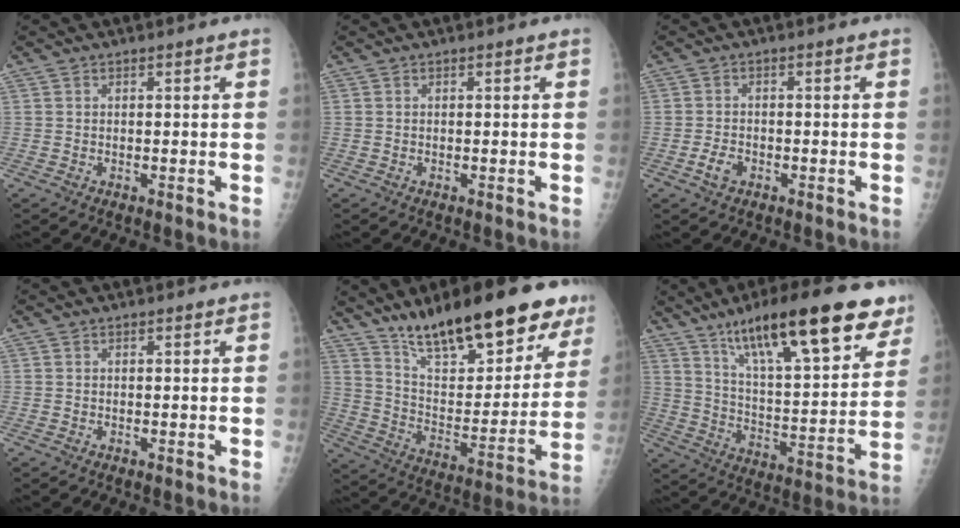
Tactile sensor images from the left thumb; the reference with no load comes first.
{"total": 0.0}
{"total": 2.9, "force": [-1.4, 1.9, 1.7], "torque": [-0.031, 0.007, -0.025]}
{"total": 0.0}
{"total": 25.4, "force": [18.1, 8.5, 15.7], "torque": [-0.190, -0.075, 0.287]}
{"total": 25.4, "force": [15.8, 7.0, 18.7], "torque": [-0.256, -0.042, 0.251]}